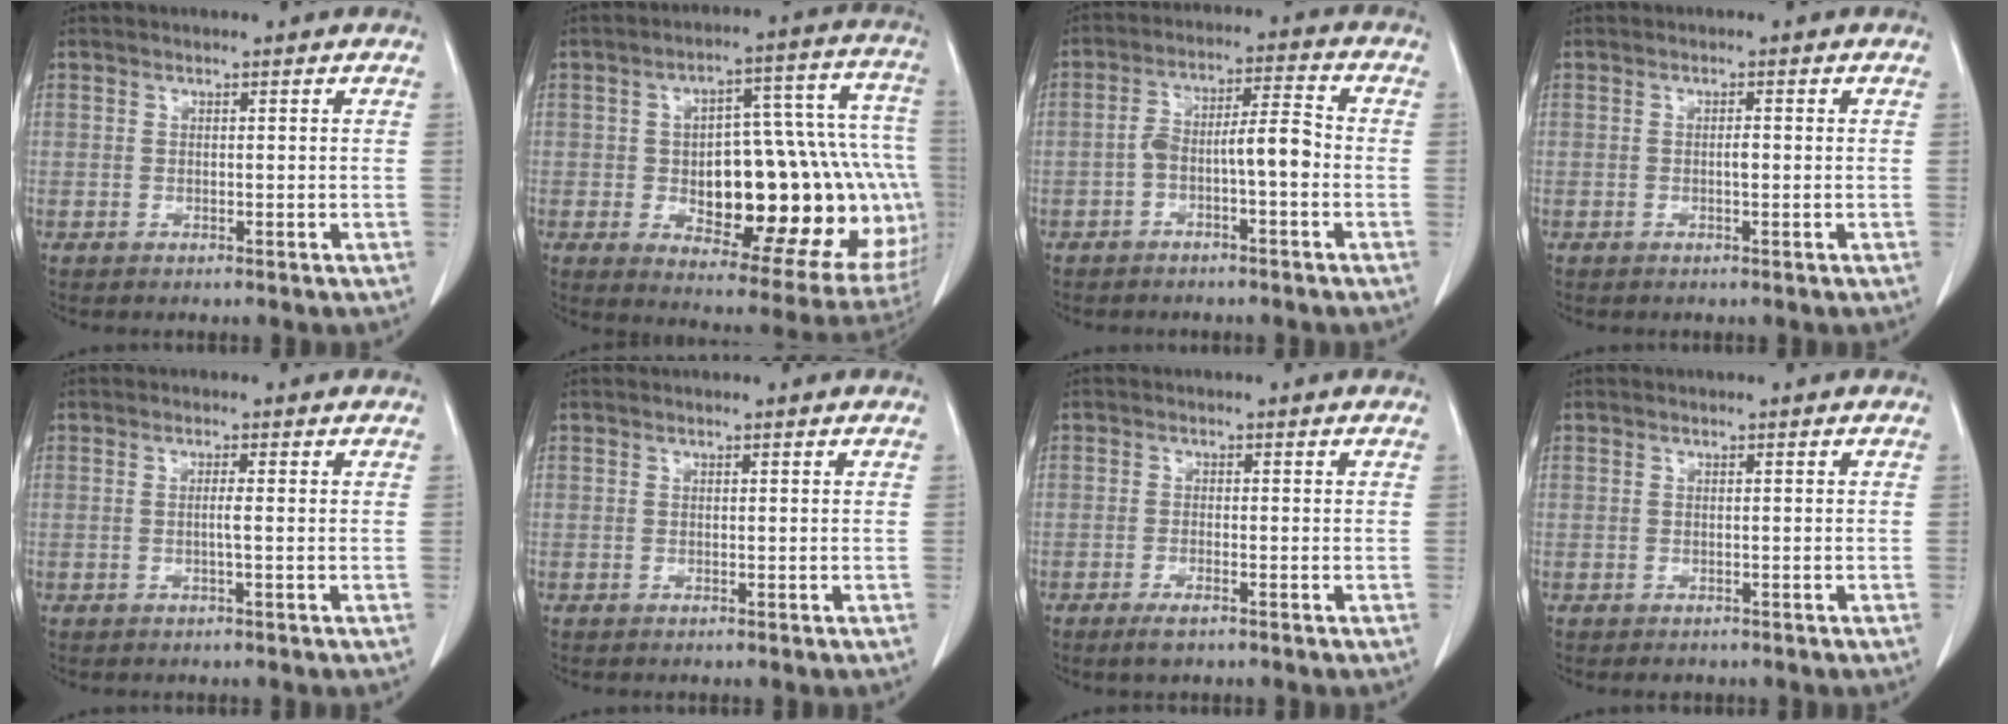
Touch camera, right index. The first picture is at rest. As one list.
[{"total": 30.1, "force": [-3.8, 11.1, 27.7], "torque": [-0.319, 0.048, -0.026]}, {"total": 6.8, "force": [-2.1, 1.5, 6.3], "torque": [-0.114, 0.030, -0.034]}, {"total": 1.1, "force": [-0.1, 0.3, 1.1], "torque": [-0.021, 0.001, -0.003]}, {"total": 1.4, "force": [-0.2, -0.2, 1.4], "torque": [-0.027, -0.001, -0.004]}, {"total": 0.0}, {"total": 2.5, "force": [-1.7, 0.6, 1.7], "torque": [-0.038, -0.003, -0.026]}, {"total": 1.2, "force": [-0.8, 0.8, 0.1], "torque": [-0.005, 0.002, -0.009]}]